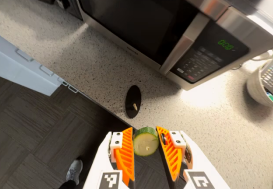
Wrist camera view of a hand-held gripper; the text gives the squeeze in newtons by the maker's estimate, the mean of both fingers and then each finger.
{"total": 9.6, "left": 9.9, "right": 9.4}